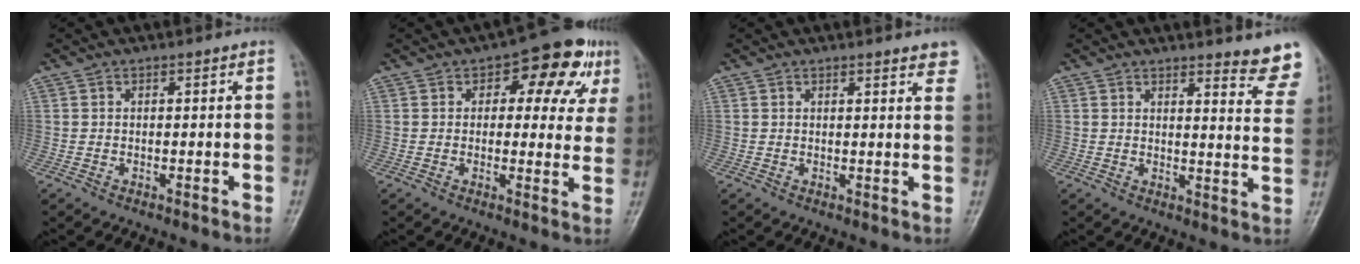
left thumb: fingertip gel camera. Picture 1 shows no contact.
{"total": 11.9, "force": [4.7, 6.7, 8.7], "torque": [-0.059, 0.006, 0.053]}
{"total": 4.8, "force": [3.8, 1.1, 2.7], "torque": [-0.012, -0.011, 0.035]}
{"total": 9.3, "force": [8.5, 1.3, 3.5], "torque": [-0.012, -0.072, 0.081]}